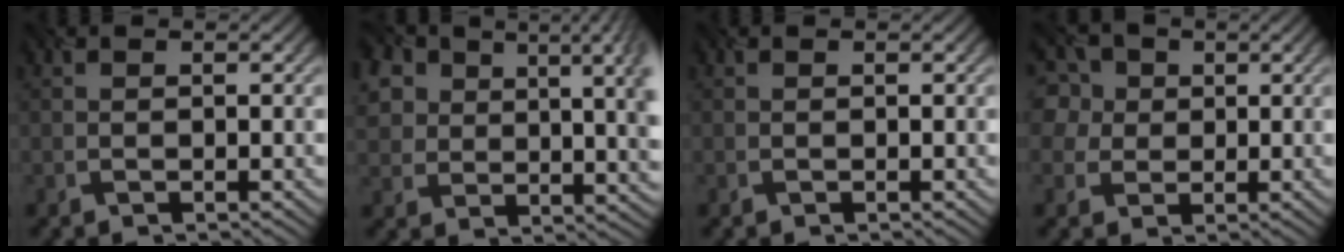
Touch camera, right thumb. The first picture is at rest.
{"total": 12.9, "force": [5.2, 7.9, 8.8], "torque": [-0.157, -0.001, 0.104]}
{"total": 0.0}
{"total": 6.9, "force": [2.7, 6.0, 2.1], "torque": [-0.075, 0.033, 0.025]}